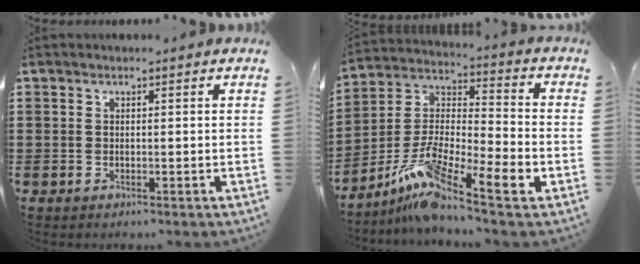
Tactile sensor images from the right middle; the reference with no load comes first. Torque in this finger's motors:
{"motor_torque": [1.12, -1.02, 0.83, 0.21]}